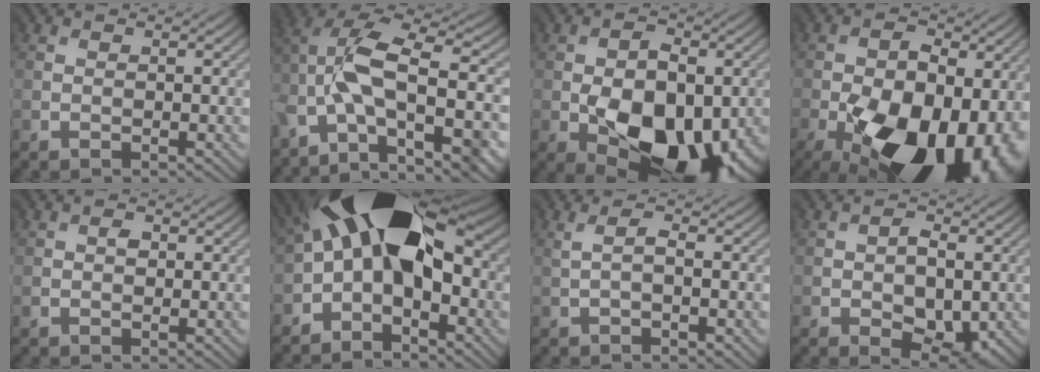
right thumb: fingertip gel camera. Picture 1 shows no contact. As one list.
[{"total": 13.9, "force": [-4.3, 5.9, 11.8], "torque": [-0.242, 0.001, -0.065]}, {"total": 14.0, "force": [-3.5, 8.8, 10.4], "torque": [-0.145, -0.032, -0.045]}, {"total": 20.6, "force": [-7.7, 12.1, 14.8], "torque": [-0.207, -0.027, -0.106]}, {"total": 0.8, "force": [-0.1, 0.7, 0.2], "torque": [-0.002, 0.000, 0.002]}, {"total": 15.5, "force": [0.8, 8.0, 13.2], "torque": [-0.226, 0.020, 0.006]}, {"total": 1.9, "force": [-0.6, 0.2, 1.8], "torque": [-0.036, 0.004, -0.008]}, {"total": 5.2, "force": [-1.0, 3.4, 3.7], "torque": [-0.057, -0.008, -0.011]}]